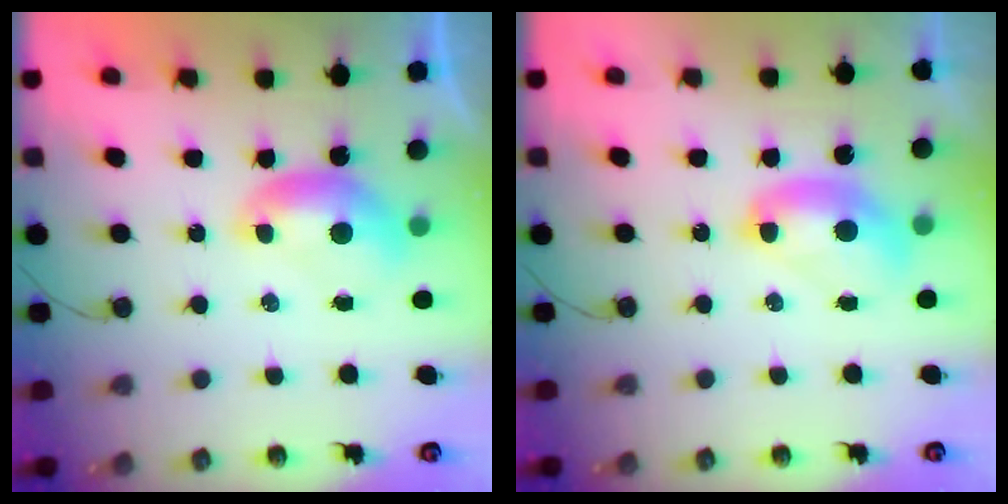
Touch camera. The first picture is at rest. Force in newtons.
{"total": 2.7, "press": 2.7, "slide": 0.1}